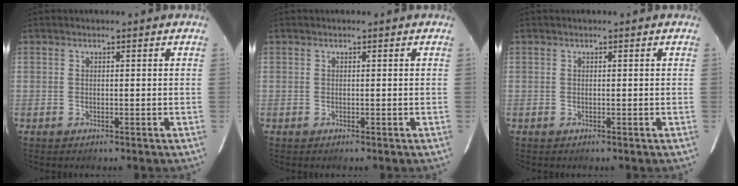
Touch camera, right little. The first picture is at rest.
{"total": 0.0}
{"total": 0.0}